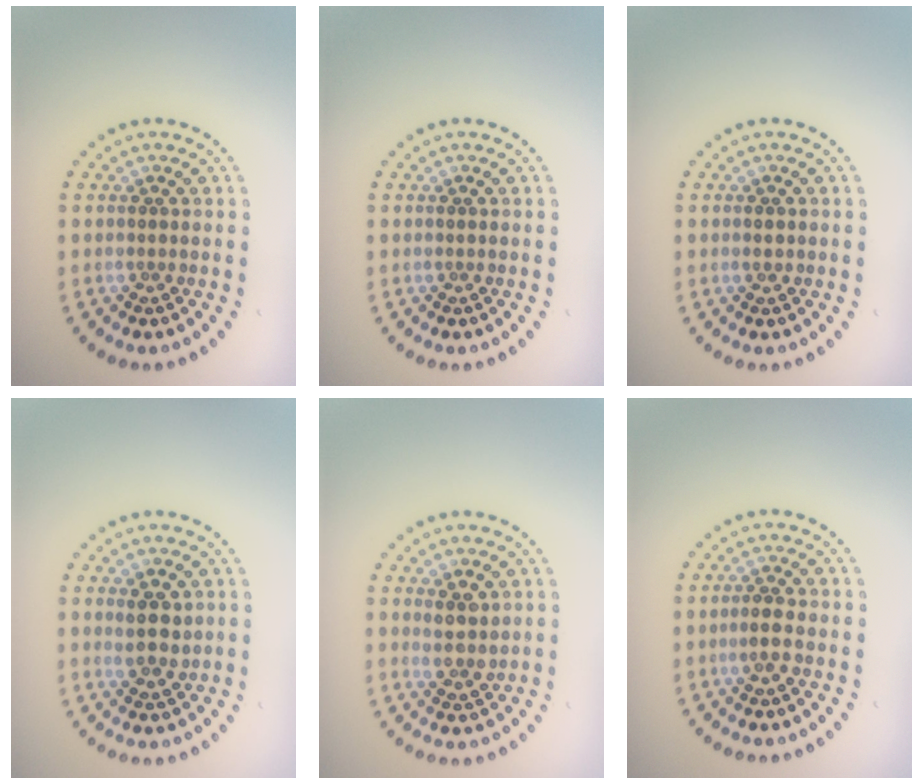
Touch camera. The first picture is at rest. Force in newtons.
{"total": 0.0}
{"total": 1.1, "press": 1.1, "slide": 0.1}
{"total": 2.4, "press": 2.3, "slide": 0.8}
{"total": 2.5, "press": 2.2, "slide": 1.2}
{"total": 1.9, "press": 1.8, "slide": 0.6}